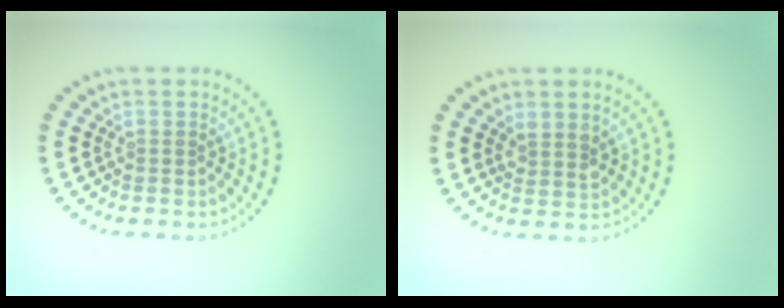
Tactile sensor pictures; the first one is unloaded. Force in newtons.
{"total": 1.6, "press": 1.5, "slide": 0.7}